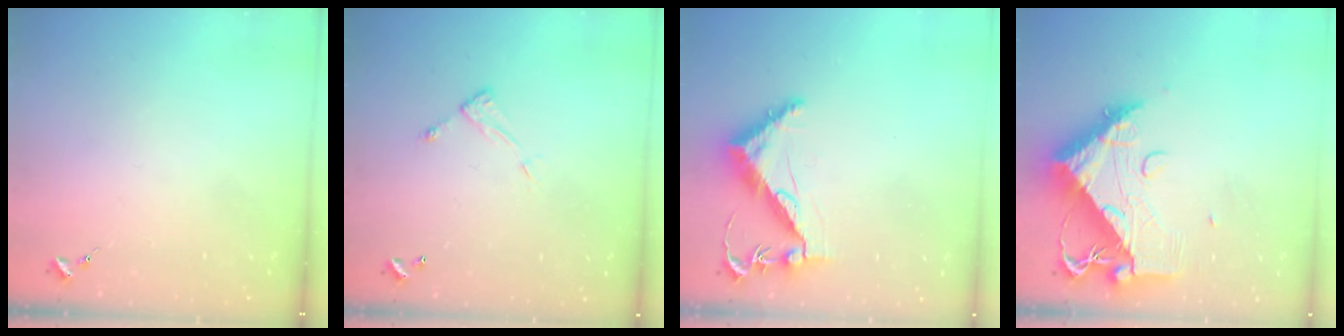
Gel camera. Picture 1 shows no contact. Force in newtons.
{"total": 5.8, "press": 5.8, "slide": 0.2}
{"total": 9.7, "press": 9.6, "slide": 1.0}
{"total": 14.6, "press": 14.5, "slide": 1.5}